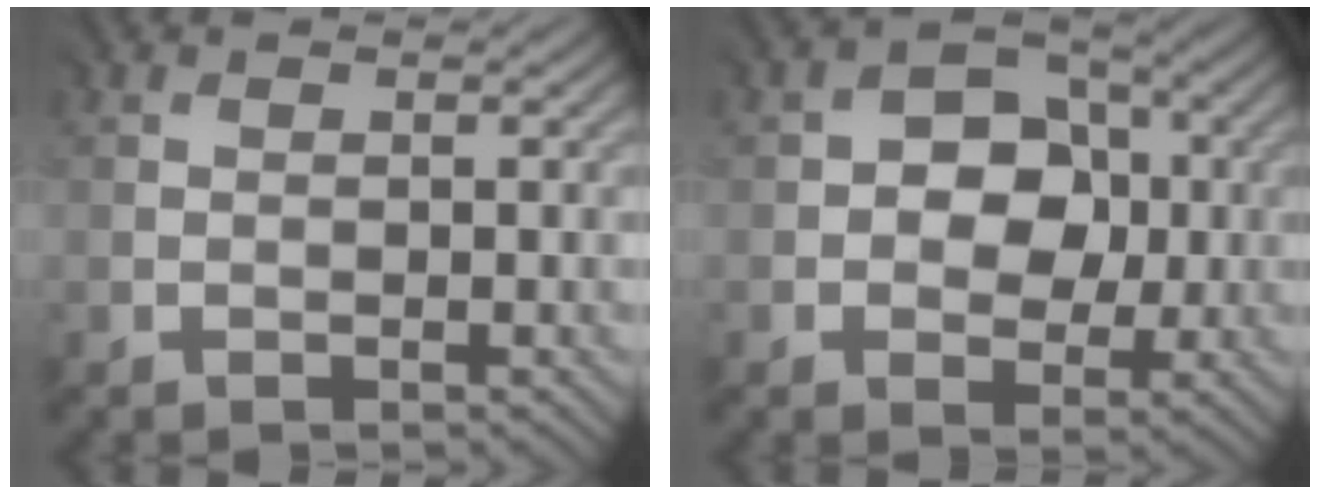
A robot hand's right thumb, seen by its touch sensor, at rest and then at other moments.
{"total": 6.4, "force": [0.2, 4.9, 4.0], "torque": [-0.054, 0.006, -0.007]}